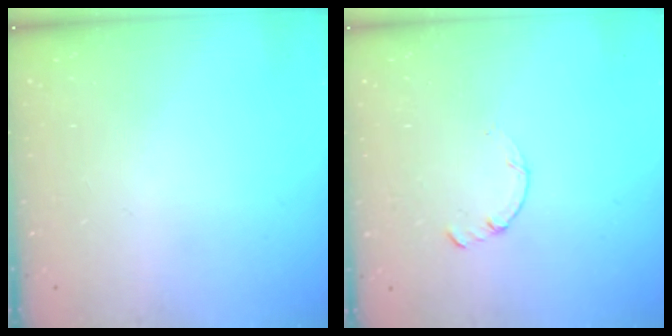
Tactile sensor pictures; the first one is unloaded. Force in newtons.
{"total": 0.0}